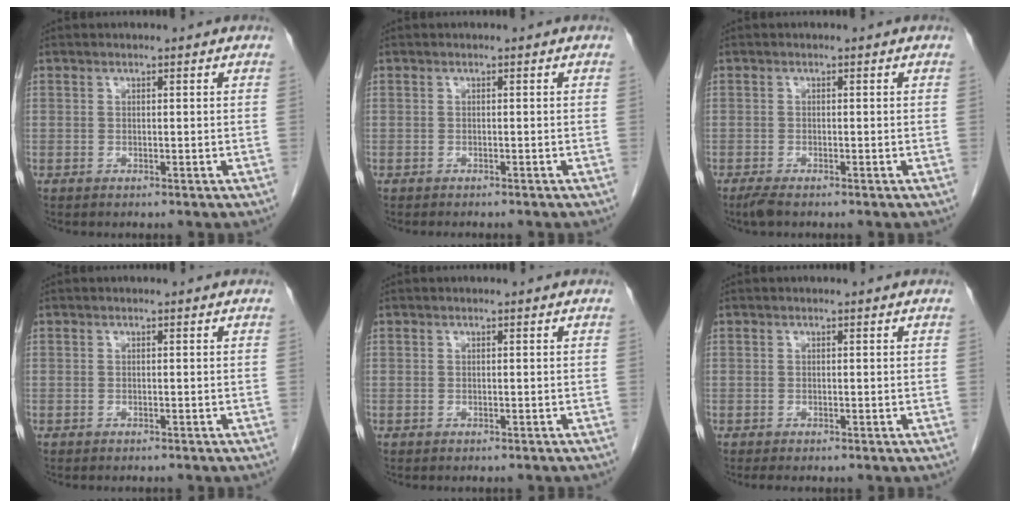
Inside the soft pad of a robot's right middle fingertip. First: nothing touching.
{"total": 2.6, "force": [-2.3, 0.5, 1.1], "torque": [-0.016, -0.004, -0.025]}
{"total": 1.8, "force": [-1.4, 0.3, 1.1], "torque": [-0.030, -0.007, -0.026]}
{"total": 2.2, "force": [-2.0, 0.4, 0.9], "torque": [-0.014, -0.002, -0.022]}
{"total": 1.5, "force": [-1.4, 0.3, 0.4], "torque": [-0.006, -0.001, -0.017]}
{"total": 2.1, "force": [-1.7, 0.5, 1.0], "torque": [-0.010, -0.004, -0.019]}